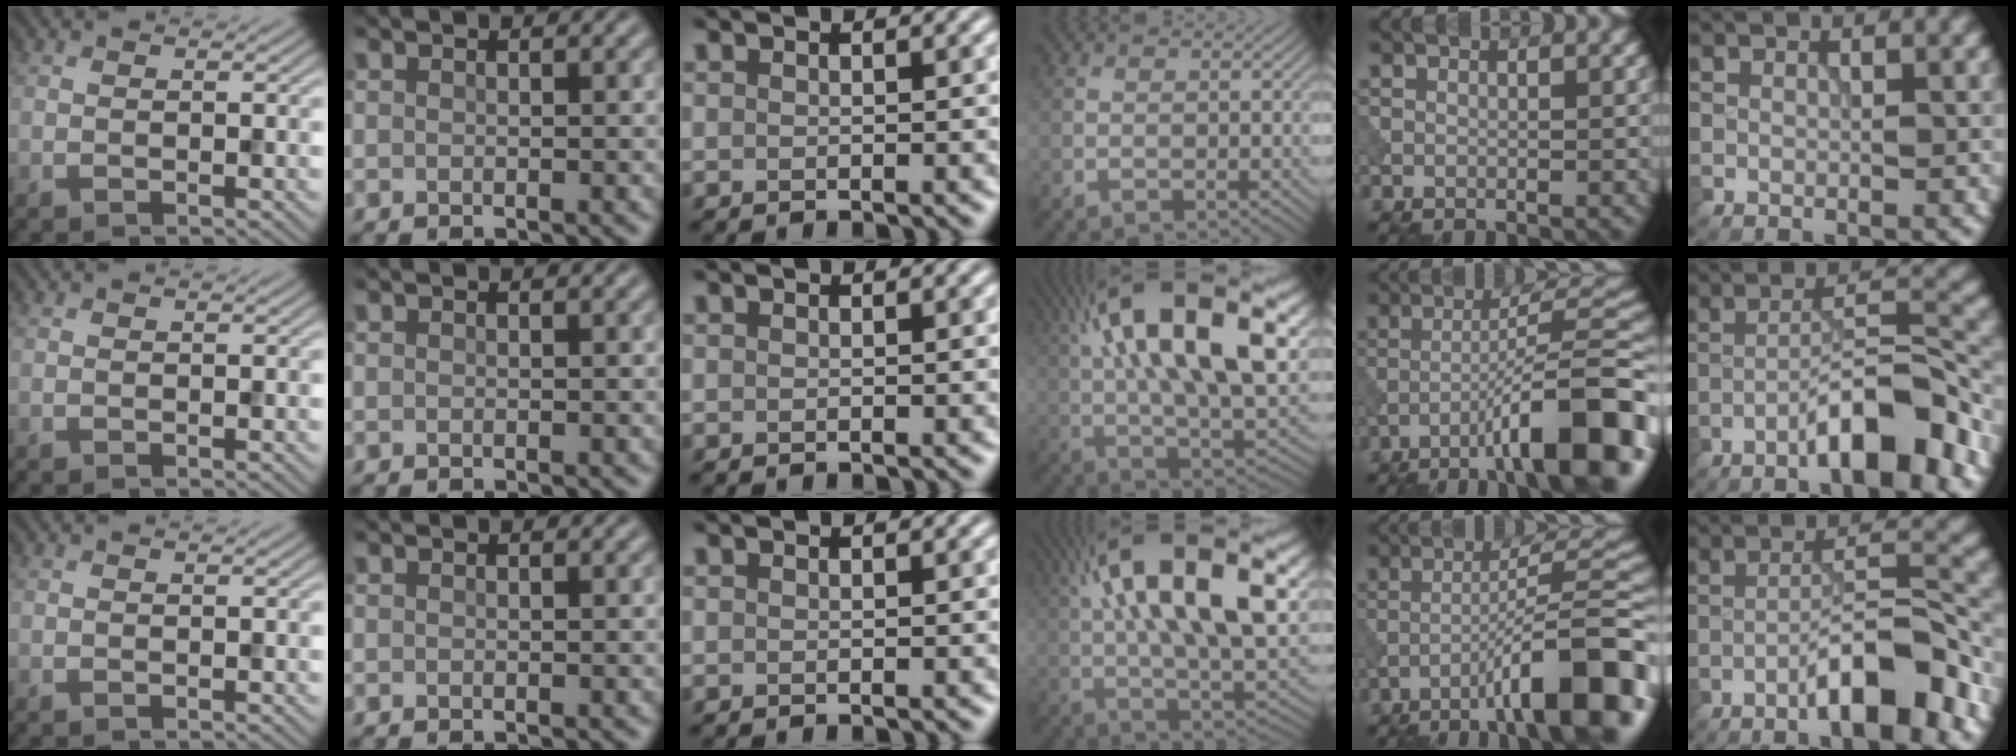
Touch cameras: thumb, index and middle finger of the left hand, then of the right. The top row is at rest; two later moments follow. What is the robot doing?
{"motion": "dispense", "object": "syringe"}